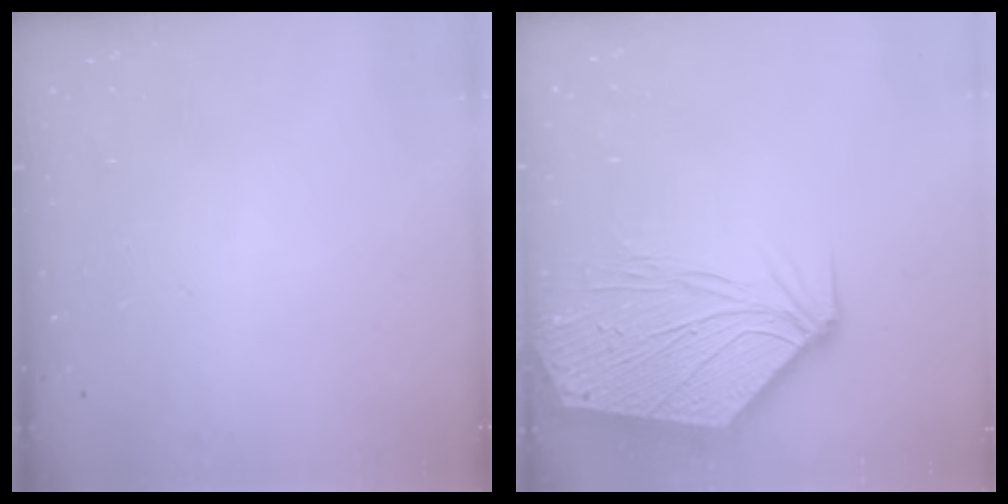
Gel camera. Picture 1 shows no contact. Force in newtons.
{"total": 11.6, "press": 11.5, "slide": 1.5}